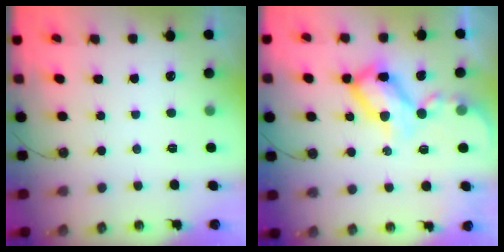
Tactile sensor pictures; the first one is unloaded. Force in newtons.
{"total": 14.4, "press": 14.4, "slide": 1.0}